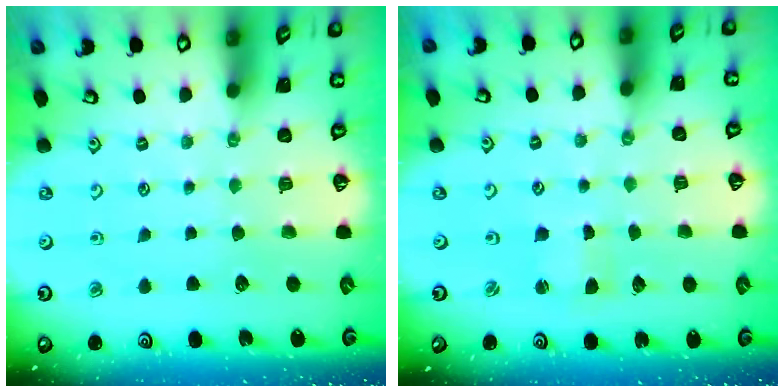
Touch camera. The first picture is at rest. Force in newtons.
{"total": 1.1, "press": 1.0, "slide": 0.2}